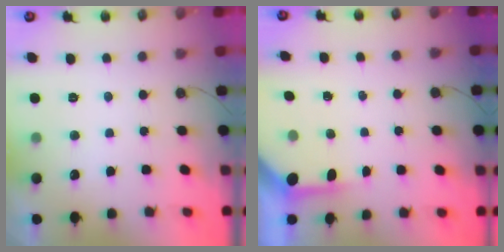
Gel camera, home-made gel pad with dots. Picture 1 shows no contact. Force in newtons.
{"total": 3.8, "press": 3.8, "slide": 0.4}